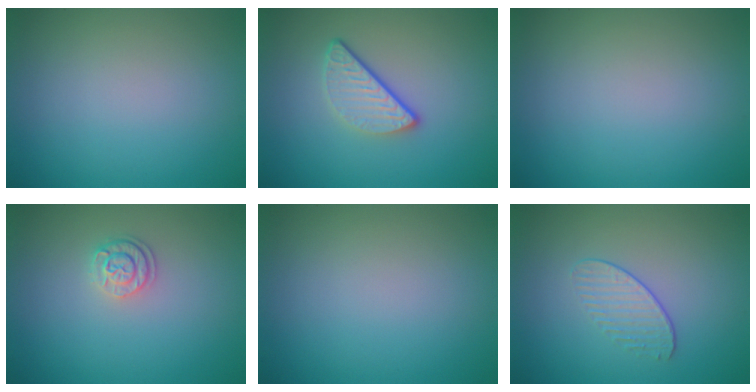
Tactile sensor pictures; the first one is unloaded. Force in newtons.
{"total": 3.2, "press": 2.5, "slide": 2.1}
{"total": 0.0}
{"total": 1.9, "press": 1.7, "slide": 0.9}
{"total": 0.0}
{"total": 1.6, "press": 1.1, "slide": 1.2}